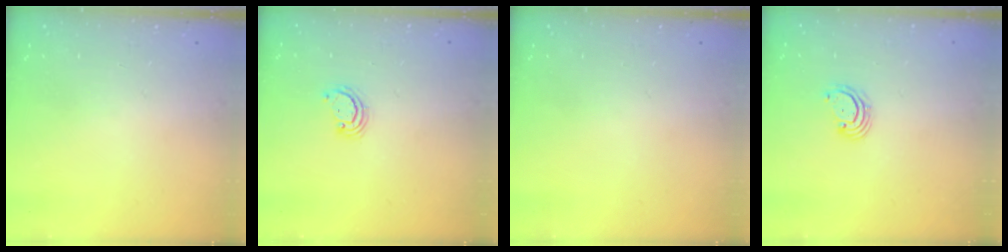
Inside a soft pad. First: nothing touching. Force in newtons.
{"total": 2.6, "press": 2.6, "slide": 0.3}
{"total": 0.0}
{"total": 2.7, "press": 2.6, "slide": 0.6}